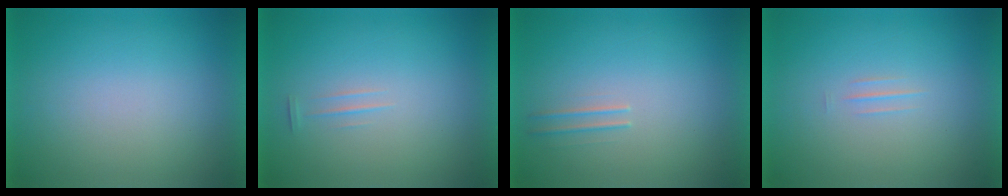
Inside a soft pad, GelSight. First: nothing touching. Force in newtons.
{"total": 1.2}
{"total": 1.5}
{"total": 1.2}